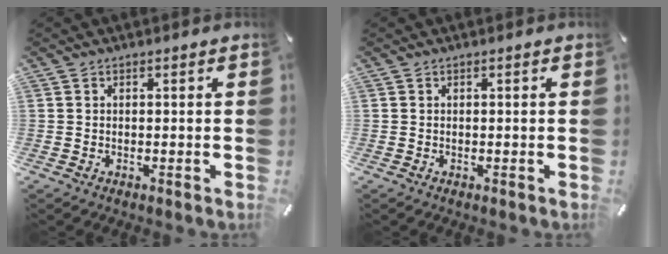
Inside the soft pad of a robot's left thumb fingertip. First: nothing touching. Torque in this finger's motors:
{"motor_torque": [-0.01, 0.00, -0.14, 0.13, -0.01]}